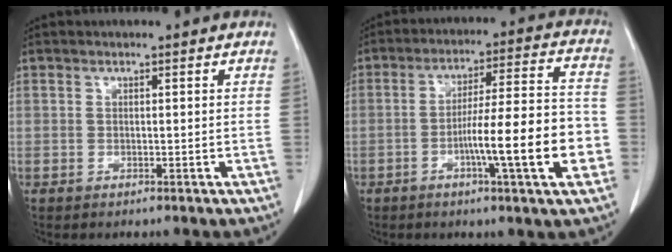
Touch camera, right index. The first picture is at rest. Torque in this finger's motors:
{"motor_torque": [0.62, -0.15, 0.38, 0.09]}